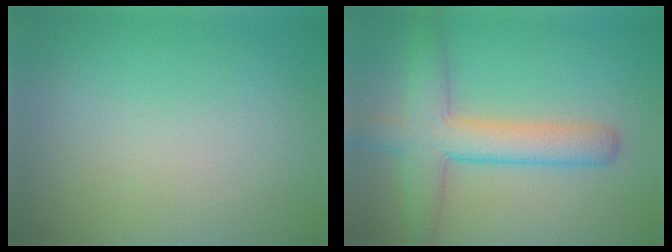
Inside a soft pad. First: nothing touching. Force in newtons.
{"total": 6.2, "press": 6.2, "slide": 0.3}